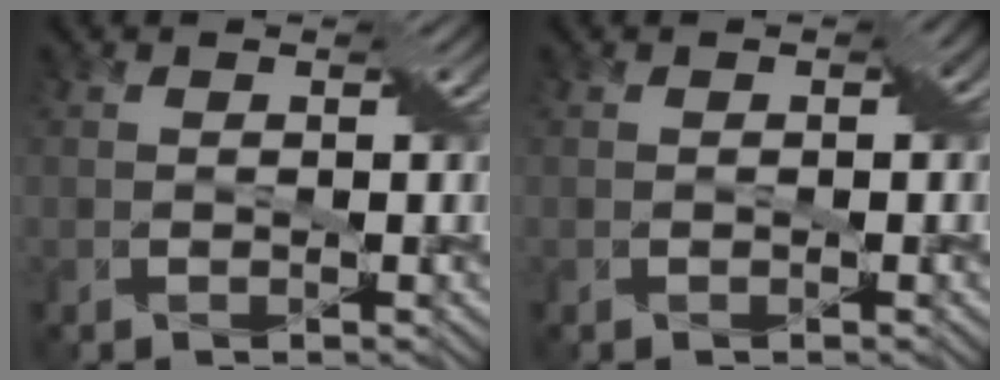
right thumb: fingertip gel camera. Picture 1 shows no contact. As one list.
[{"total": 0.8, "force": [-0.1, 0.6, 0.5], "torque": [-0.008, -0.001, -0.002]}]